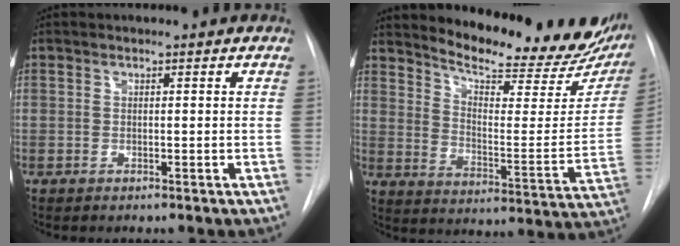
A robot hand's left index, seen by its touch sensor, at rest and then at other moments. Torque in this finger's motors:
{"motor_torque": [0.85, -0.95, 0.37, 0.07]}